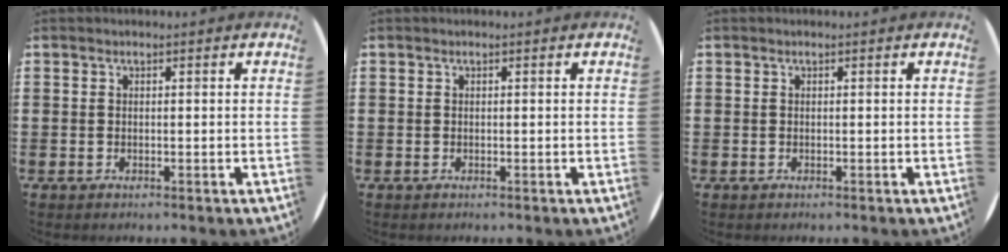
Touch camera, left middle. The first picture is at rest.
{"total": 0.0}
{"total": 0.0}